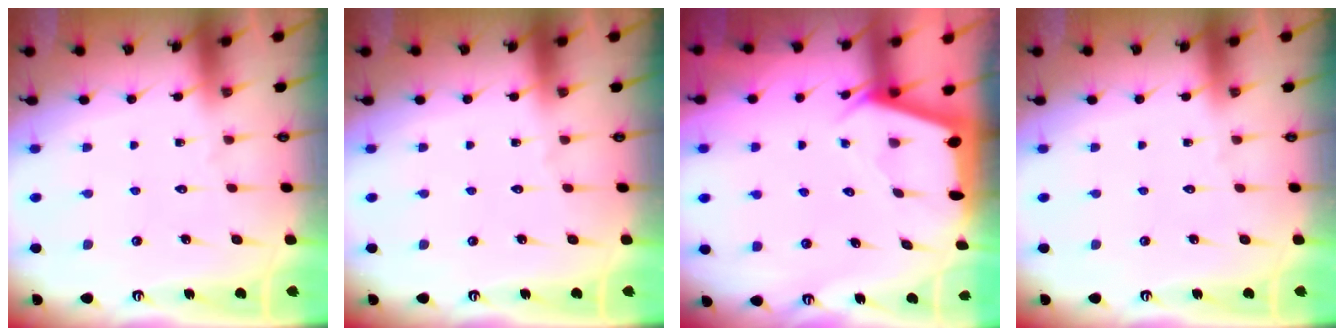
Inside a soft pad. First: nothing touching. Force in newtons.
{"total": 0.0}
{"total": 2.3, "press": 2.3, "slide": 0.3}
{"total": 0.0}